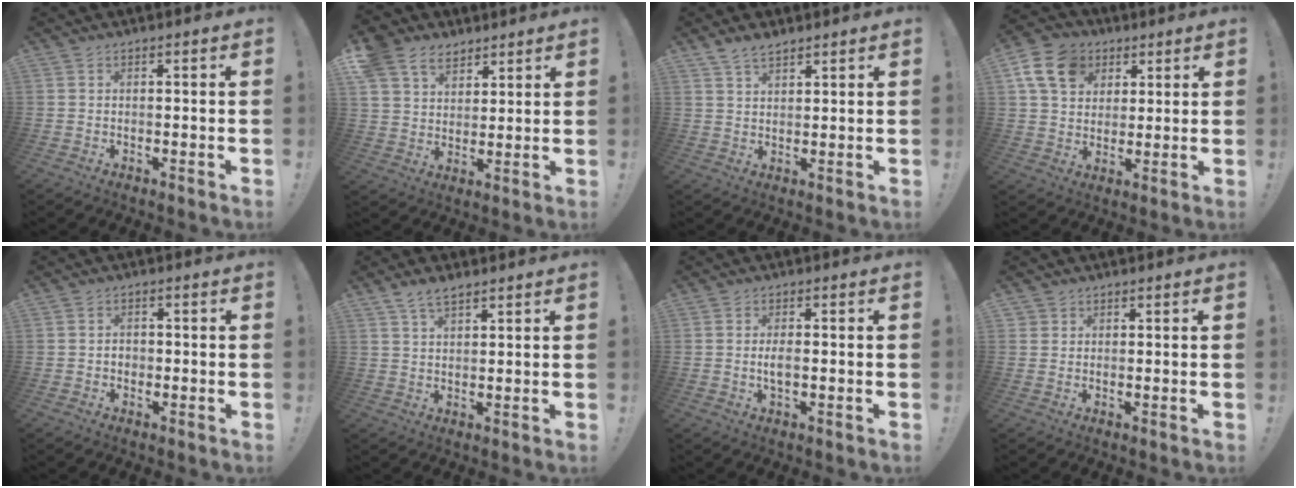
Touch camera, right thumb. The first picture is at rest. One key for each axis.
{"total": 11.5, "fx": 7.5, "fy": 7.8, "fz": 3.7, "tx": -0.071, "ty": -0.040, "tz": 0.151}
{"total": 4.3, "fx": 3.6, "fy": 1.7, "fz": 1.7, "tx": -0.025, "ty": -0.022, "tz": 0.066}
{"total": 14.0, "fx": 5.8, "fy": 10.9, "fz": 6.6, "tx": -0.101, "ty": -0.017, "tz": 0.117}
{"total": 2.0, "fx": -0.9, "fy": 1.5, "fz": 1.0, "tx": -0.023, "ty": 0.008, "tz": -0.016}
{"total": 4.6, "fx": 3.4, "fy": 1.7, "fz": 2.6, "tx": -0.040, "ty": -0.018, "tz": 0.062}
{"total": 2.9, "fx": -0.6, "fy": 1.1, "fz": 2.7, "tx": -0.055, "ty": 0.000, "tz": -0.013}
{"total": 1.5, "fx": 0.9, "fy": 1.2, "fz": 0.1, "tx": -0.004, "ty": -0.002, "tz": 0.017}